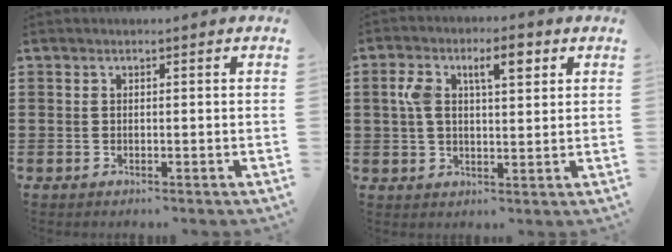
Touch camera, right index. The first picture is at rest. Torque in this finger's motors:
{"motor_torque": [0.56, -0.15, 0.27, 0.09]}